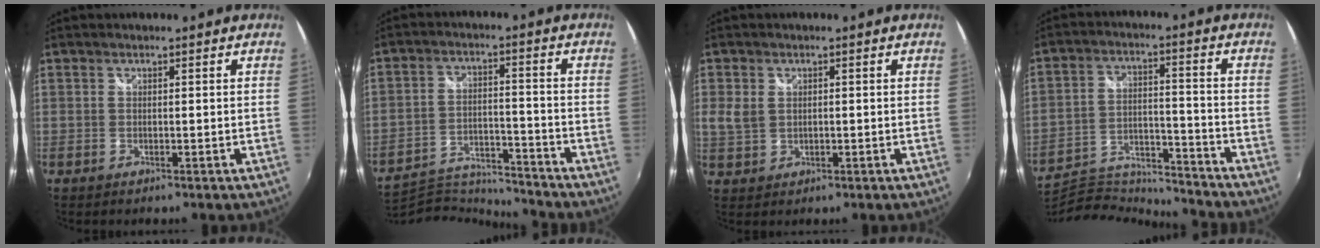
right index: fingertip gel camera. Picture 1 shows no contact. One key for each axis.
{"total": 15.1, "fx": -14.8, "fy": 0.9, "fz": 2.8, "tx": -0.071, "ty": -0.002, "tz": -0.251}
{"total": 3.8, "fx": 0.6, "fy": 3.0, "fz": 2.2, "tx": -0.050, "ty": 0.000, "tz": 0.016}
{"total": 17.7, "fx": -16.3, "fy": 3.9, "fz": 5.7, "tx": -0.122, "ty": -0.010, "tz": -0.261}